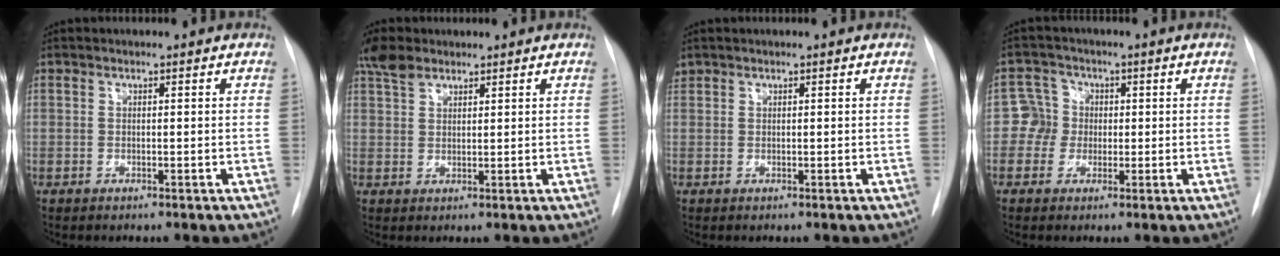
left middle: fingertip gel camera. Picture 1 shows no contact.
{"total": 4.1, "force": [3.1, 2.1, 1.6], "torque": [-0.039, 0.016, 0.063]}
{"total": 0.7, "force": [0.6, 0.4, 0.0], "torque": [-0.003, 0.017, 0.014]}
{"total": 3.9, "force": [-0.2, 3.8, 0.3], "torque": [0.003, 0.016, -0.007]}